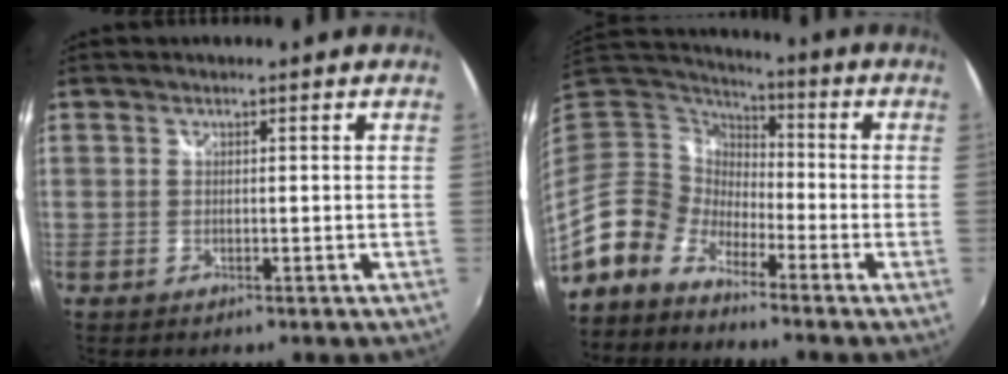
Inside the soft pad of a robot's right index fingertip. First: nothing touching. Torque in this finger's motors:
{"motor_torque": [-0.55, -0.45, -0.61, -0.21]}